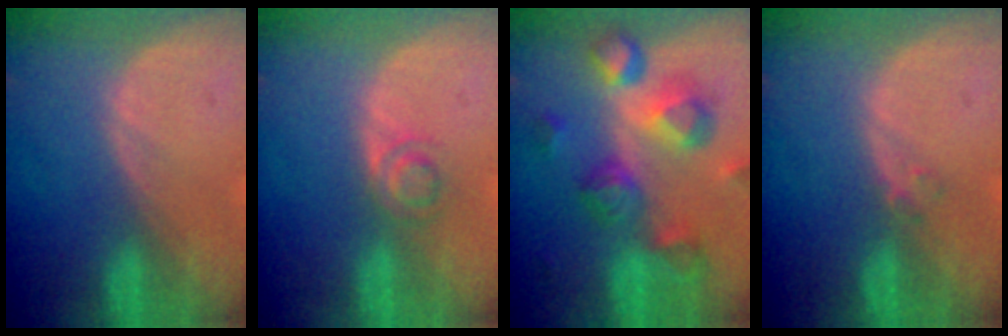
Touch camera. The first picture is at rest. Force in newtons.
{"total": 3.0, "press": 2.9, "slide": 0.2}
{"total": 10.7, "press": 9.6, "slide": 4.7}
{"total": 1.0, "press": 1.0, "slide": 0.2}